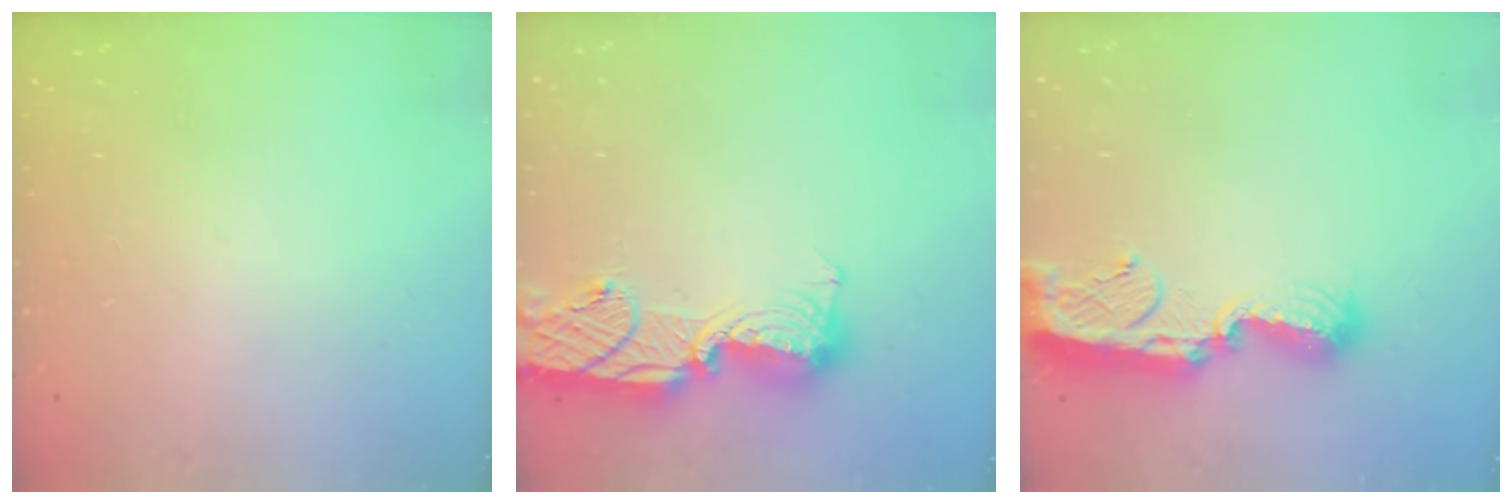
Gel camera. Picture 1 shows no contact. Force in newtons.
{"total": 17.0, "press": 16.3, "slide": 4.7}
{"total": 12.6, "press": 12.5, "slide": 1.0}